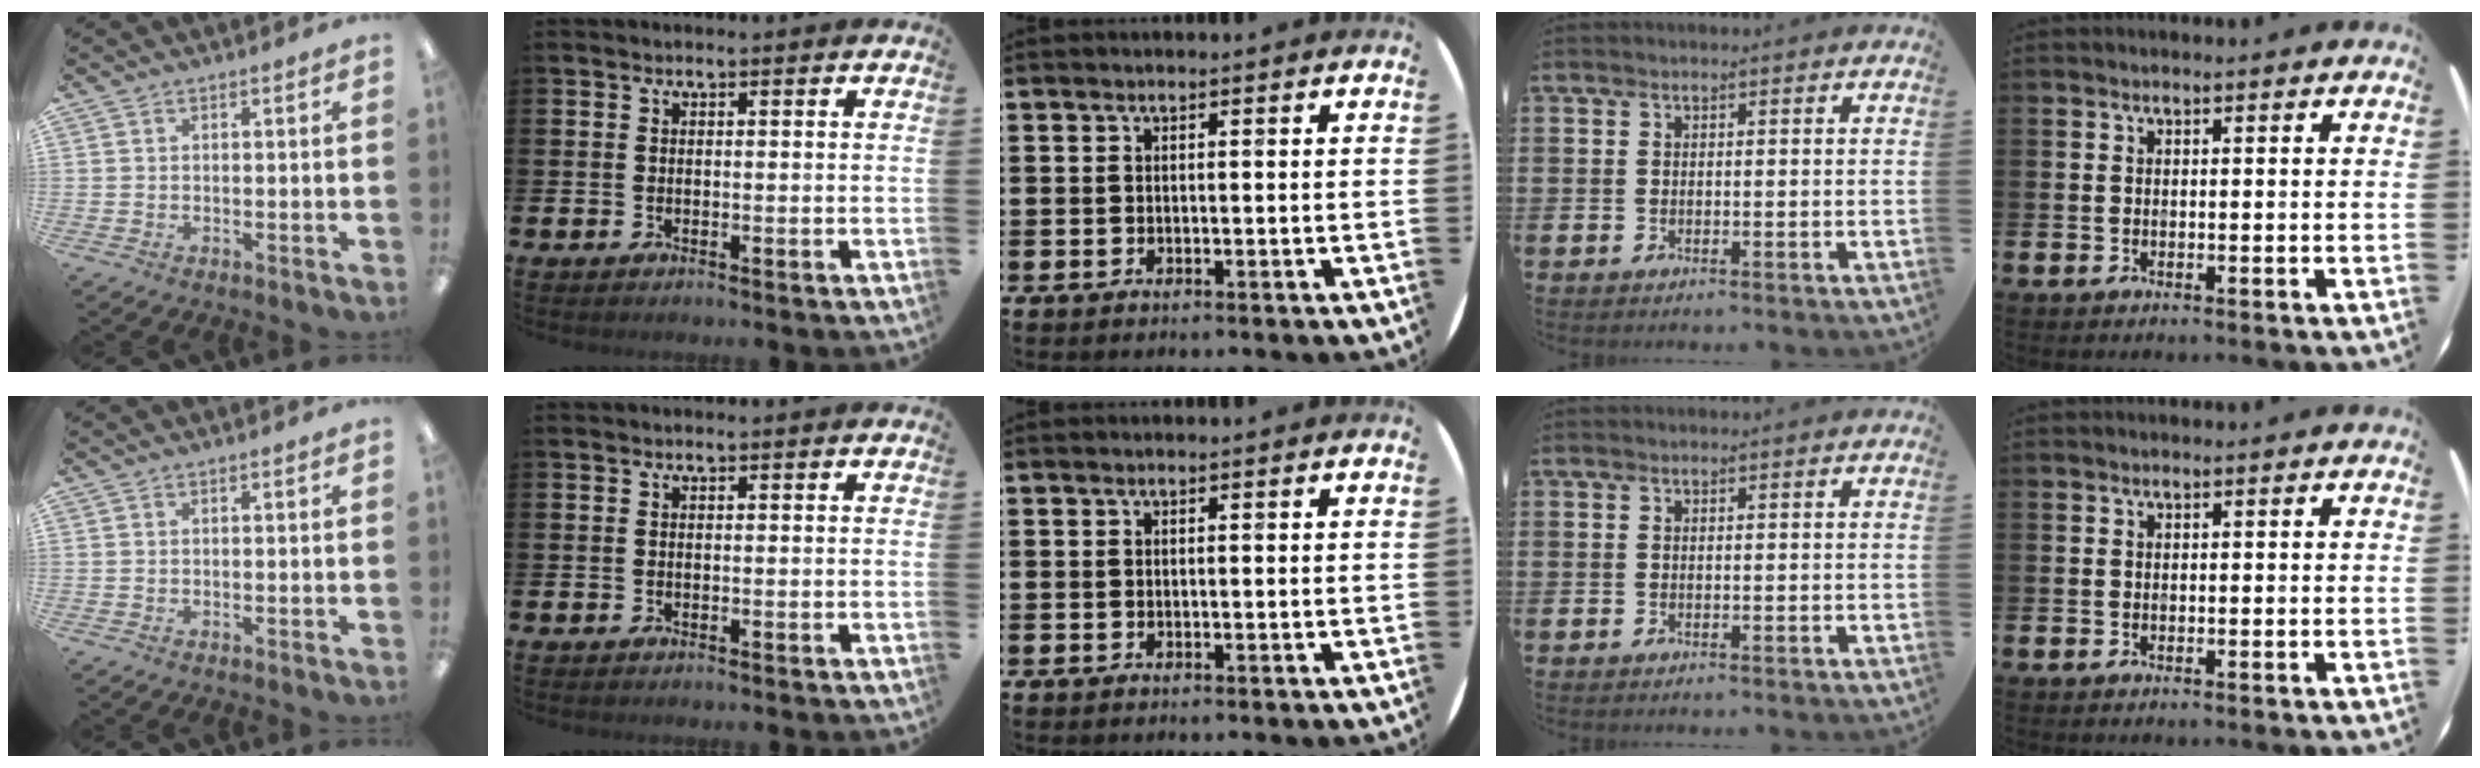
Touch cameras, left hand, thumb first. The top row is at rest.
{}